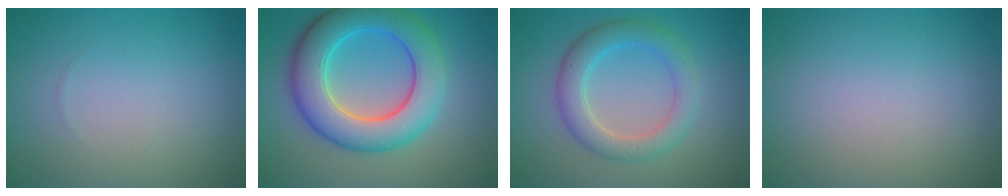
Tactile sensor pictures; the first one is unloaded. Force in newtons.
{"total": 8.9, "press": 8.9, "slide": 0.3}
{"total": 4.3, "press": 4.3, "slide": 0.2}
{"total": 0.0}